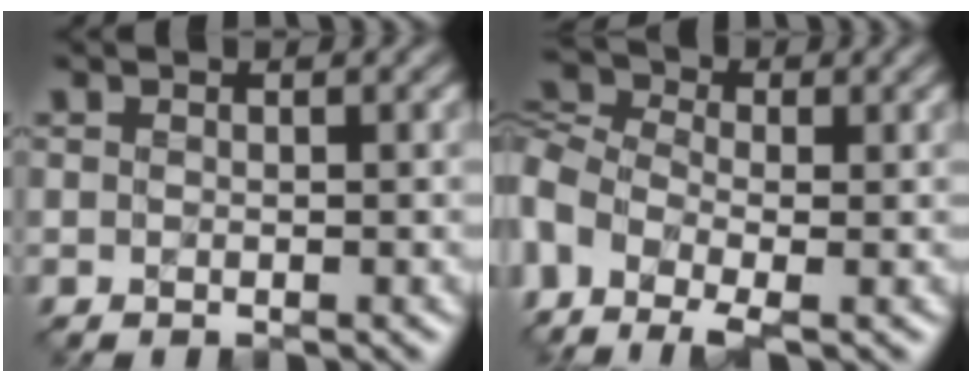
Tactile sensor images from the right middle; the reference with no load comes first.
{"total": 5.2, "force": [-2.2, 2.9, 3.7], "torque": [-0.129, 0.001, -0.046]}